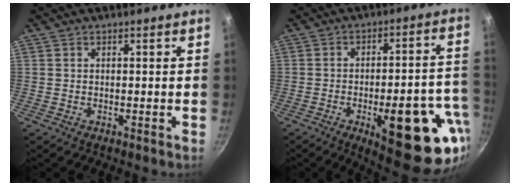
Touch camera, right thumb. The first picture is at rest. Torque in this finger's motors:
{"motor_torque": [2.63, 2.41, 2.06, -0.70, 0.49]}